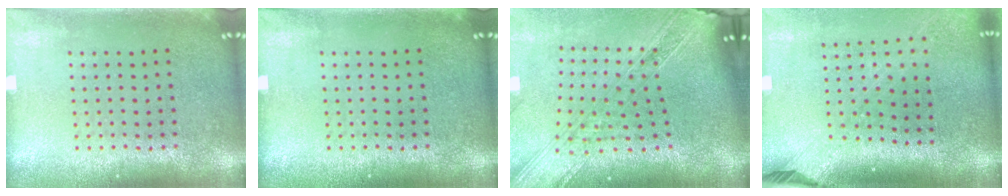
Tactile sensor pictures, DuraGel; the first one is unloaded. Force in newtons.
{"total": 0.0}
{"total": 2.8, "press": 2.3, "slide": 1.7}
{"total": 2.3, "press": 1.7, "slide": 1.6}